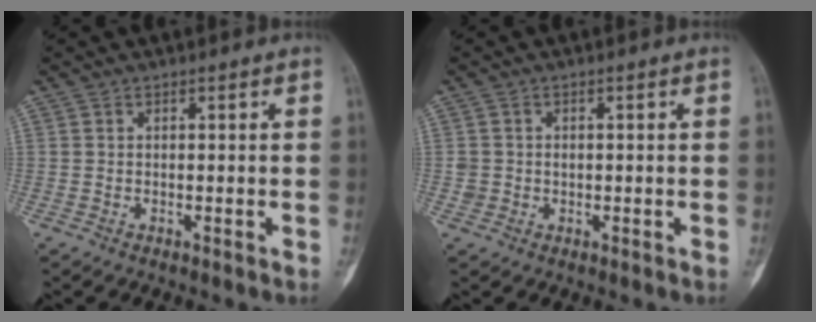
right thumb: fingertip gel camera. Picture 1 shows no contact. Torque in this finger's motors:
{"motor_torque": [0.20, 0.24, 0.34, -0.10, -0.04]}